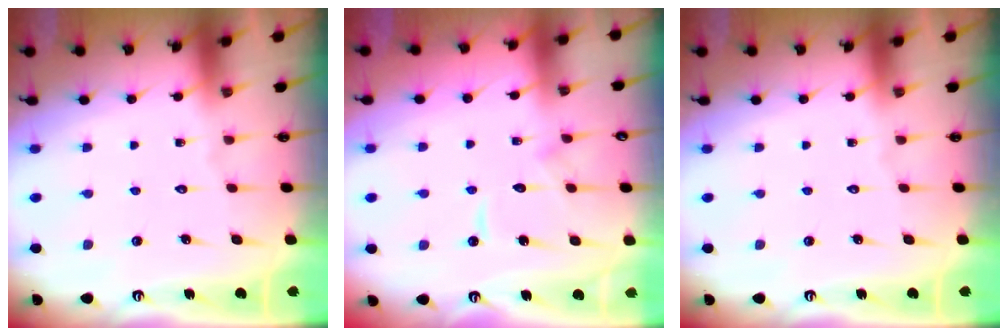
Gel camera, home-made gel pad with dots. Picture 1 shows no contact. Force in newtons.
{"total": 7.8, "press": 7.8, "slide": 0.8}
{"total": 0.0}